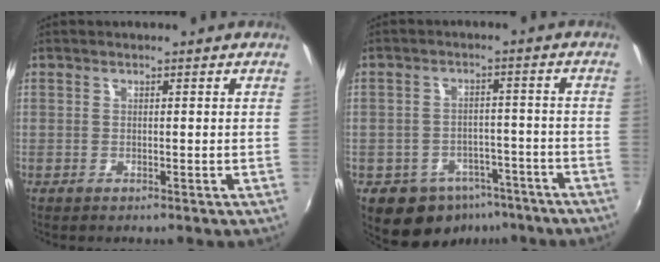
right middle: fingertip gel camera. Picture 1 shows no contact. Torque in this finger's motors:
{"motor_torque": [-0.02, -0.67, 0.05, 0.02]}